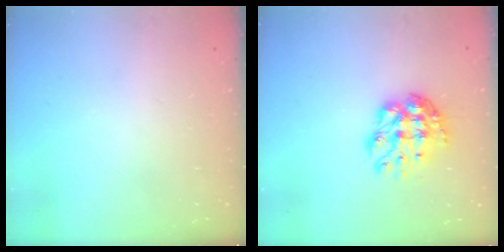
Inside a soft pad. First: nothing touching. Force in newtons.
{"total": 10.5, "press": 10.4, "slide": 0.8}